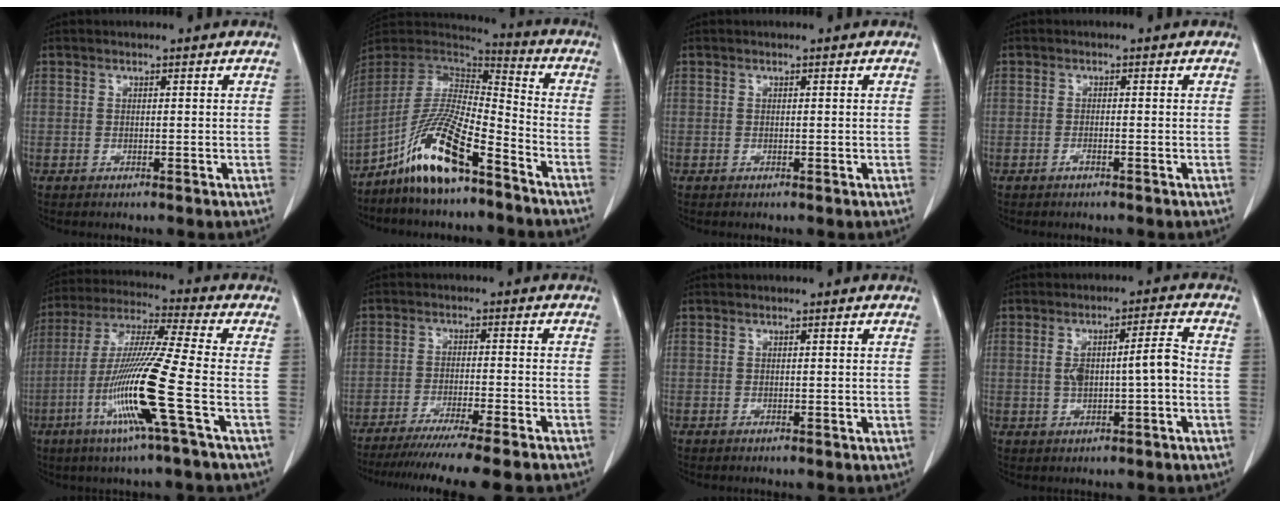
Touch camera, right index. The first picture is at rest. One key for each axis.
{"total": 14.1, "fx": -9.1, "fy": 2.4, "fz": 10.5, "tx": -0.209, "ty": 0.000, "tz": -0.170}
{"total": 0.0}
{"total": 0.8, "fx": -0.5, "fy": 0.0, "fz": 0.7, "tx": -0.014, "ty": 0.000, "tz": -0.008}
{"total": 15.2, "fx": -5.0, "fy": -1.6, "fz": 14.3, "tx": -0.292, "ty": -0.019, "tz": -0.103}
{"total": 15.8, "fx": -13.6, "fy": -0.8, "fz": 8.0, "tx": -0.108, "ty": -0.049, "tz": -0.205}
{"total": 0.0}
{"total": 6.5, "fx": -0.4, "fy": 1.3, "fz": 6.3, "tx": -0.114, "ty": 0.021, "tz": -0.002}